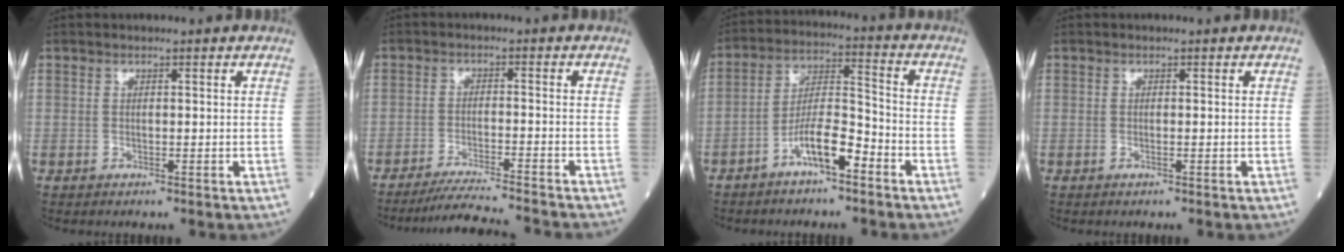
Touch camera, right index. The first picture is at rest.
{"total": 11.0, "force": [-10.2, -1.0, 4.0], "torque": [-0.053, -0.023, -0.161]}
{"total": 8.1, "force": [-4.8, 1.6, 6.4], "torque": [-0.125, 0.014, -0.091]}
{"total": 0.5, "force": [-0.2, 0.0, 0.5], "torque": [-0.011, -0.001, -0.004]}